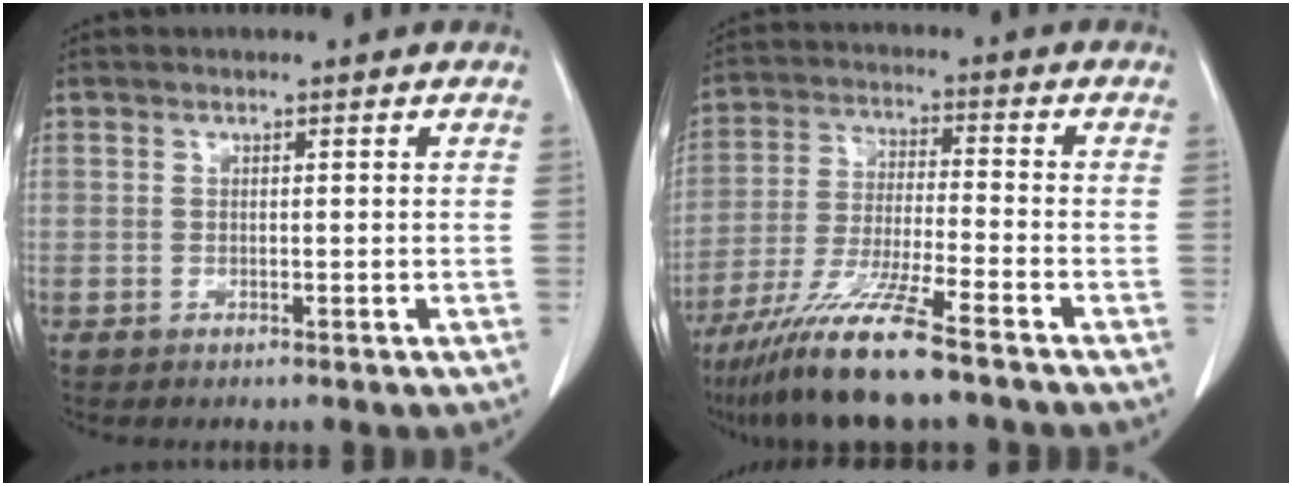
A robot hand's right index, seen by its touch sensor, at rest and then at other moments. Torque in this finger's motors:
{"motor_torque": [1.07, -1.07, 0.71, 0.21]}